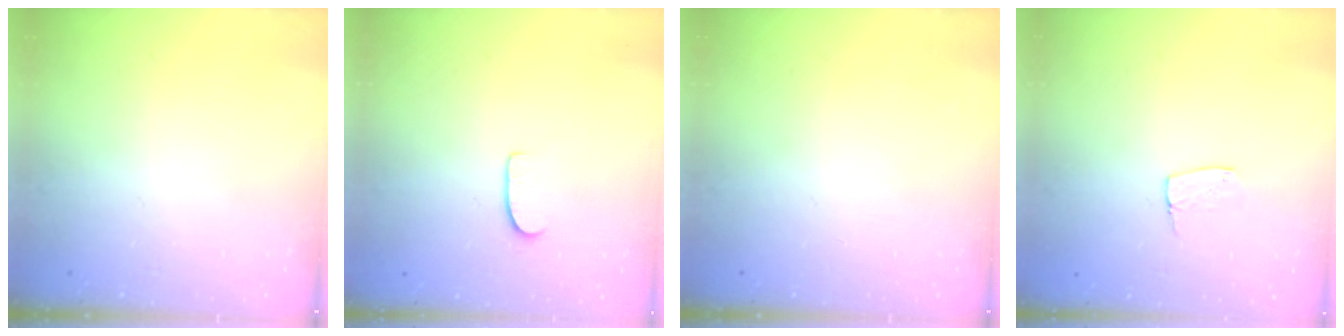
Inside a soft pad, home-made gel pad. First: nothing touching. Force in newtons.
{"total": 6.1, "press": 6.1, "slide": 0.5}
{"total": 0.0}
{"total": 5.5, "press": 5.5, "slide": 0.4}